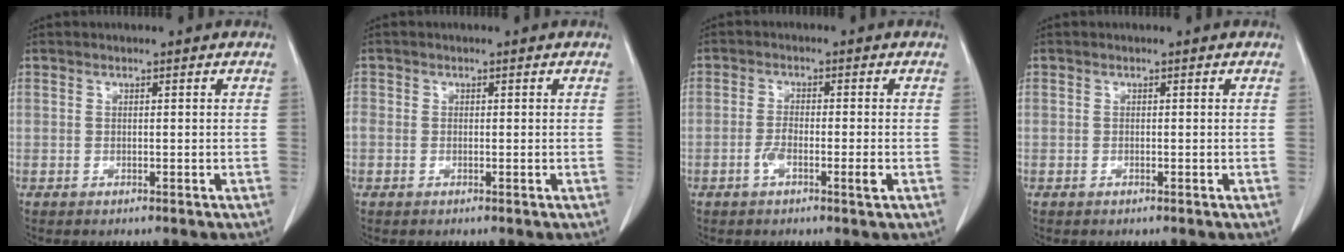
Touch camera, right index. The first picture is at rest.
{"total": 0.0}
{"total": 3.5, "force": [-1.4, 0.6, 3.2], "torque": [-0.059, 0.000, -0.027]}
{"total": 0.0}